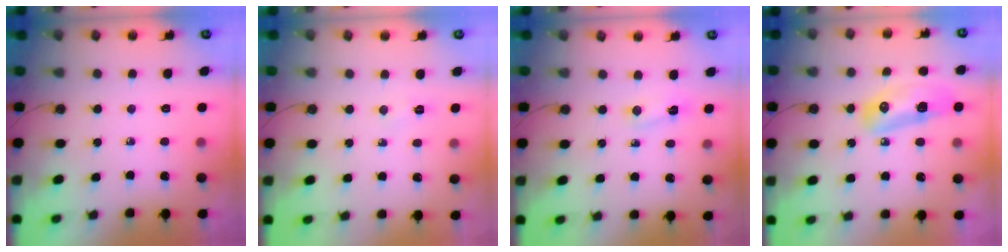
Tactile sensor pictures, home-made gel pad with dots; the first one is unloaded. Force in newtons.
{"total": 21.7, "press": 6.6, "slide": 20.7}
{"total": 2.4, "press": 2.1, "slide": 1.1}
{"total": 11.4, "press": 11.1, "slide": 2.6}